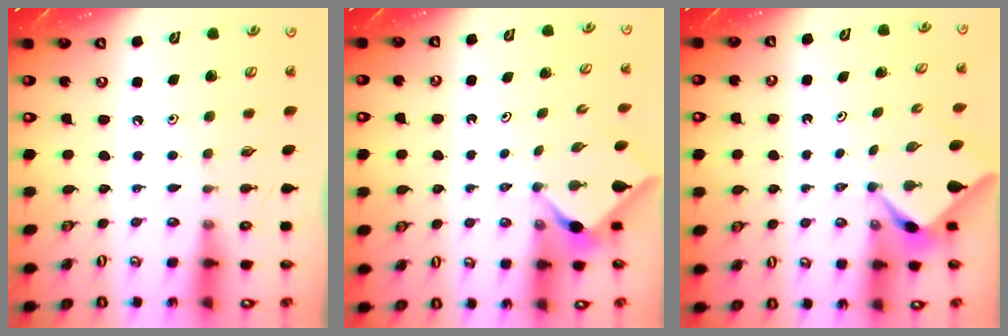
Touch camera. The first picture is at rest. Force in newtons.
{"total": 3.1, "press": 3.0, "slide": 0.4}
{"total": 2.4, "press": 2.3, "slide": 0.3}